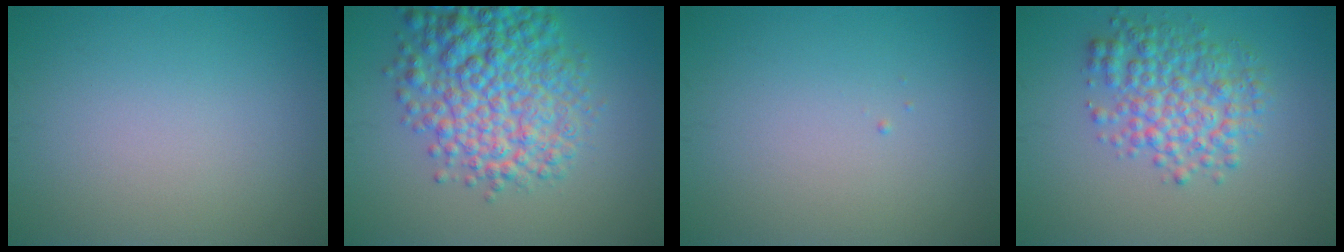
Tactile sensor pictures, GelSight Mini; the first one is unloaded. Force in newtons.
{"total": 8.5, "press": 8.5, "slide": 0.3}
{"total": 0.0}
{"total": 5.0, "press": 5.0, "slide": 0.1}